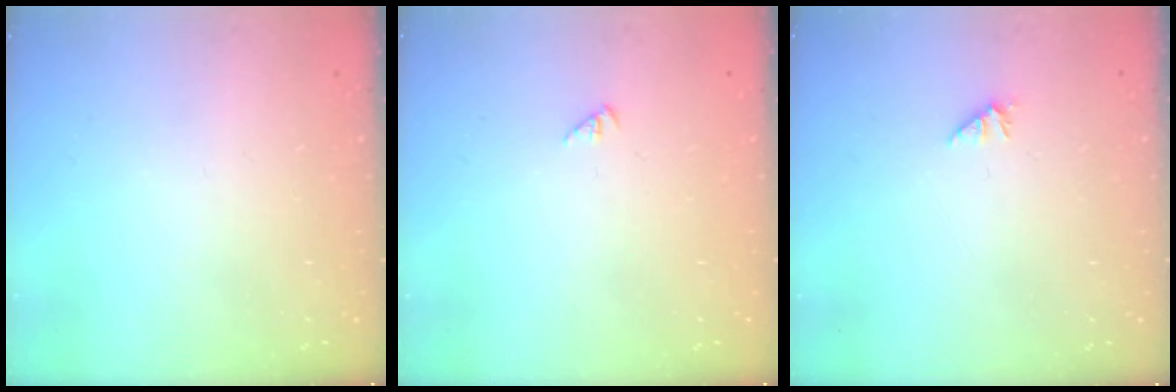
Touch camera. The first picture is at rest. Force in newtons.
{"total": 0.0}
{"total": 0.0}